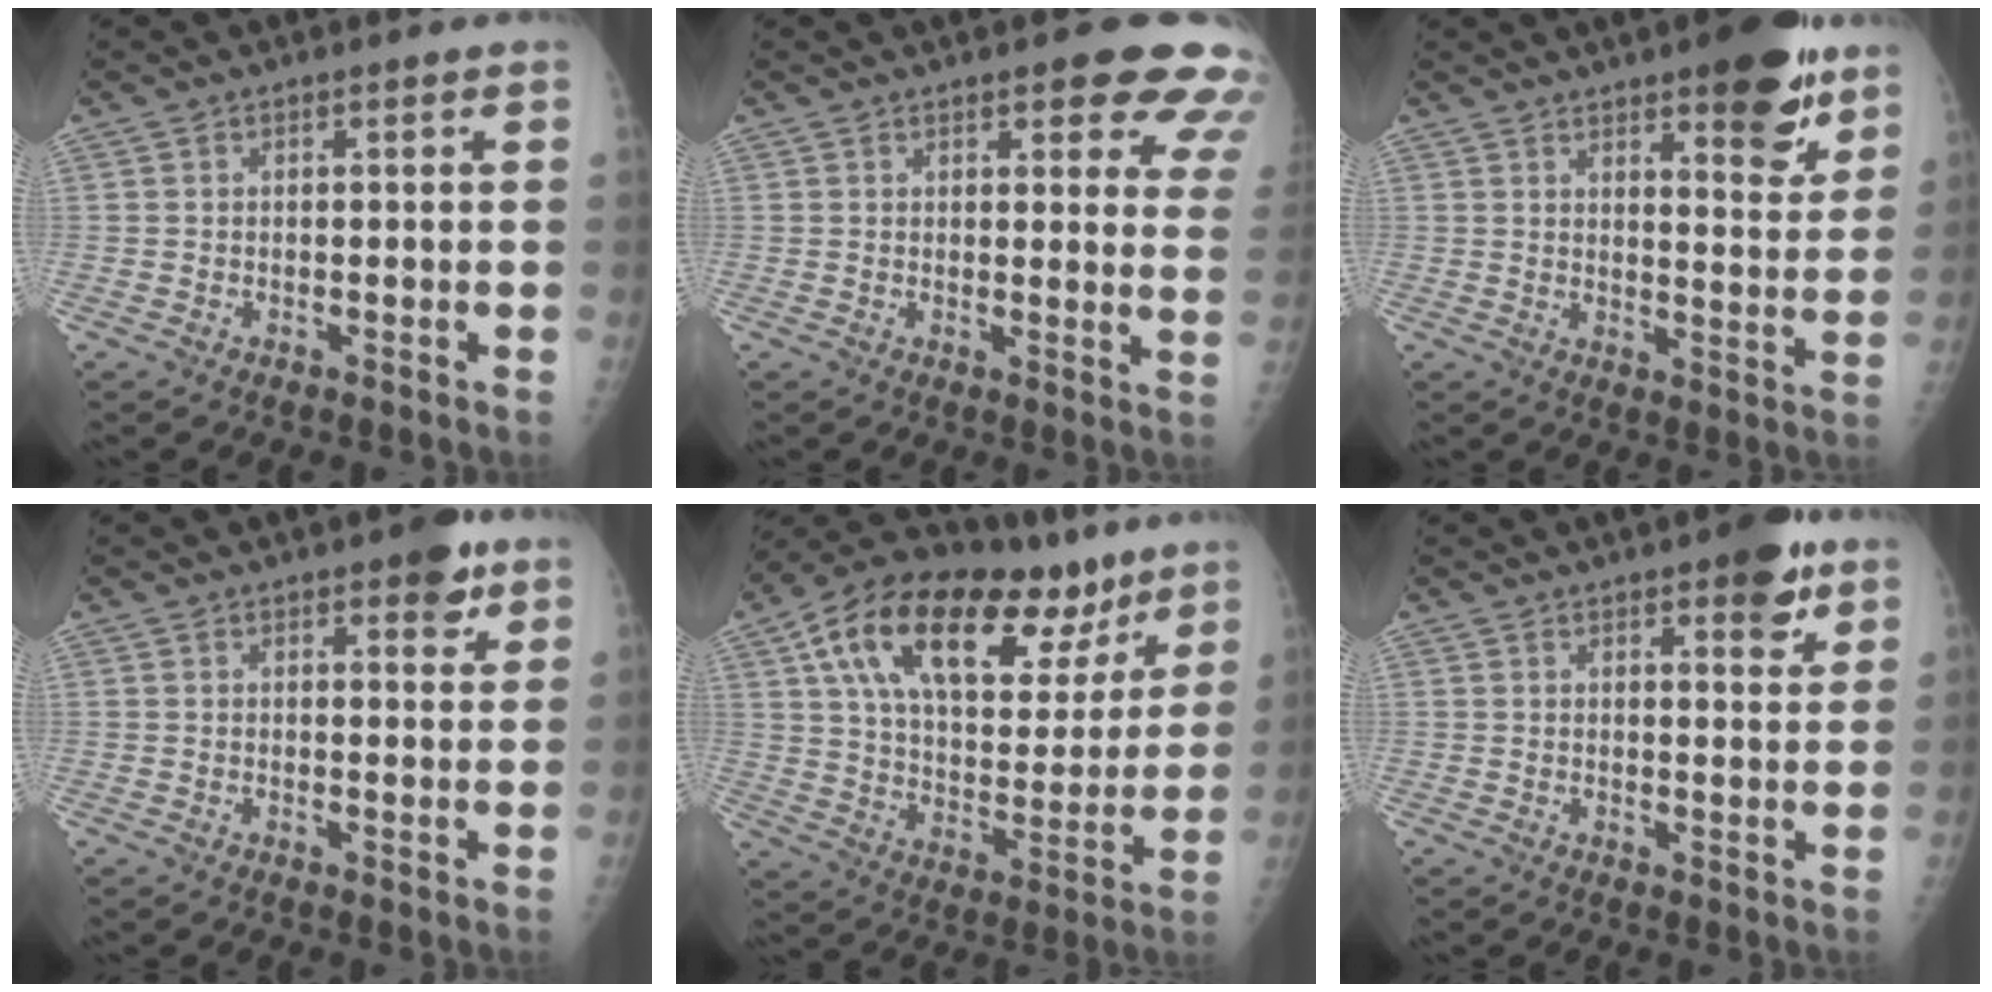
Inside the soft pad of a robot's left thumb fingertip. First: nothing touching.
{"total": 12.9, "force": [8.3, 4.6, 8.8], "torque": [-0.056, -0.037, 0.079]}
{"total": 12.5, "force": [7.6, 4.1, 8.9], "torque": [-0.084, -0.043, 0.101]}
{"total": 4.9, "force": [2.9, 2.1, 3.4], "torque": [-0.025, -0.012, 0.031]}
{"total": 29.1, "force": [15.6, 14.3, 19.9], "torque": [-0.277, 0.000, 0.255]}
{"total": 6.8, "force": [4.0, 2.4, 5.0], "torque": [-0.046, -0.018, 0.046]}